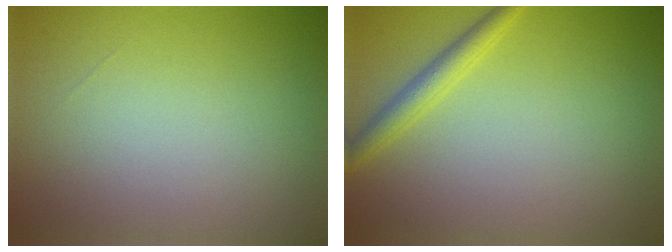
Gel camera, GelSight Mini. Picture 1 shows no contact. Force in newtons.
{"total": 2.1, "press": 2.1, "slide": 0.1}